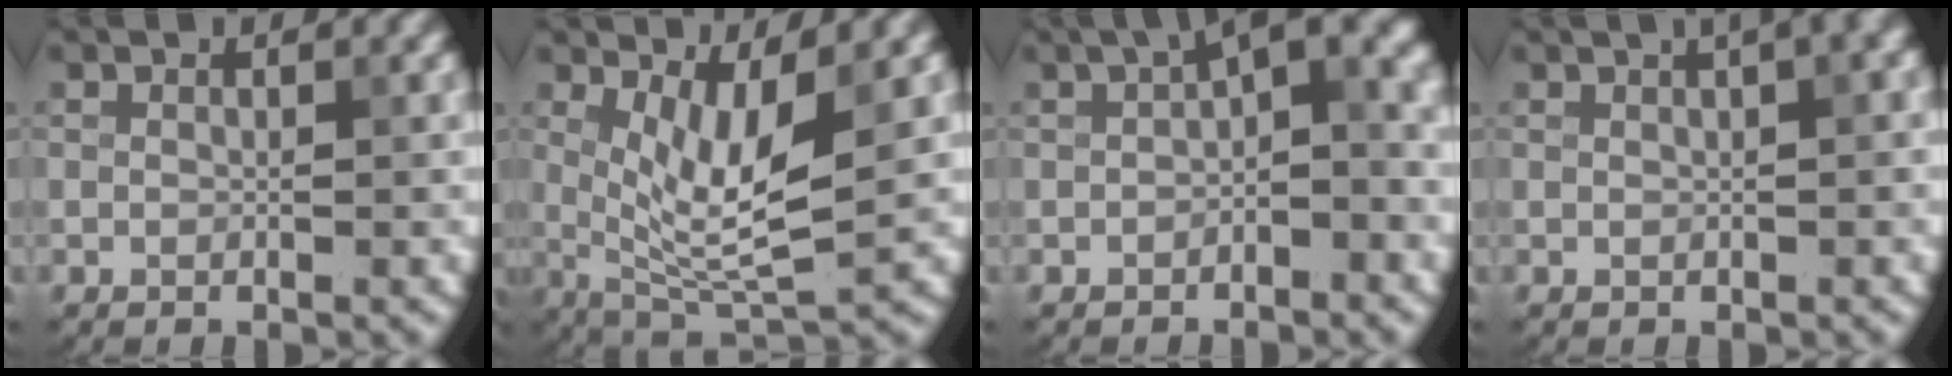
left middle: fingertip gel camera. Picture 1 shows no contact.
{"total": 5.9, "force": [1.2, 1.7, 5.6], "torque": [-0.104, -0.017, 0.029]}
{"total": 5.5, "force": [0.4, 2.4, 4.9], "torque": [-0.053, 0.019, -0.004]}
{"total": 3.7, "force": [1.6, 1.2, 3.1], "torque": [-0.029, 0.017, 0.013]}